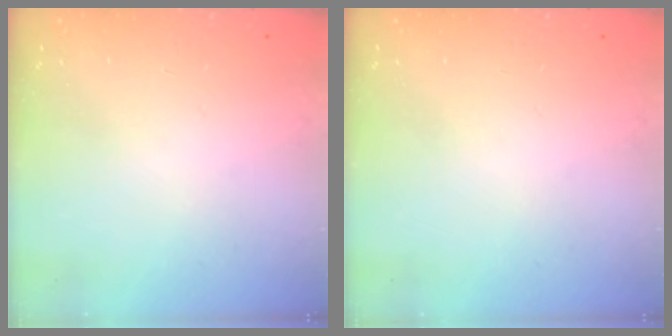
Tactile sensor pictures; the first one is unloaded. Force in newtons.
{"total": 0.0}